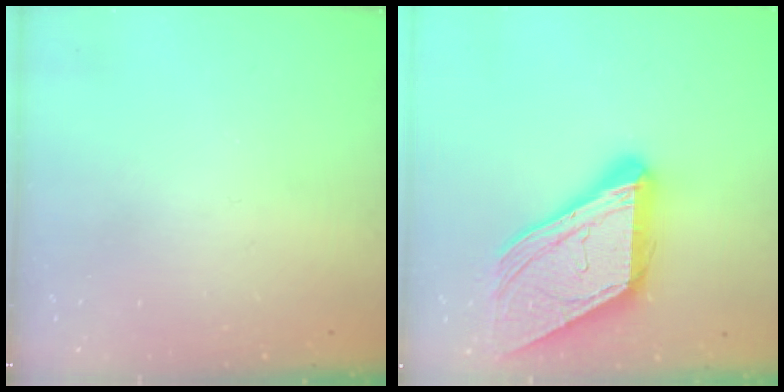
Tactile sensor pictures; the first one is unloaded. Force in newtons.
{"total": 20.1, "press": 20.1, "slide": 1.8}